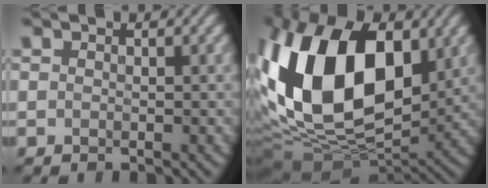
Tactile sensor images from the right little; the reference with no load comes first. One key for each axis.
{"total": 17.8, "fx": 2.7, "fy": 10.6, "fz": 14.0, "tx": -0.288, "ty": 0.012, "tz": 0.041}